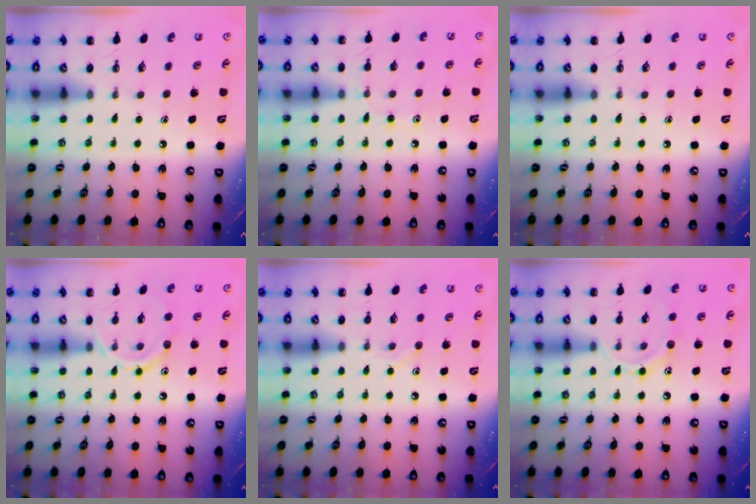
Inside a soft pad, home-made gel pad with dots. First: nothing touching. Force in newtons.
{"total": 7.1, "press": 6.8, "slide": 2.0}
{"total": 0.0}
{"total": 10.9, "press": 10.9, "slide": 0.8}
{"total": 6.0, "press": 5.9, "slide": 1.3}
{"total": 8.2, "press": 8.2, "slide": 0.8}